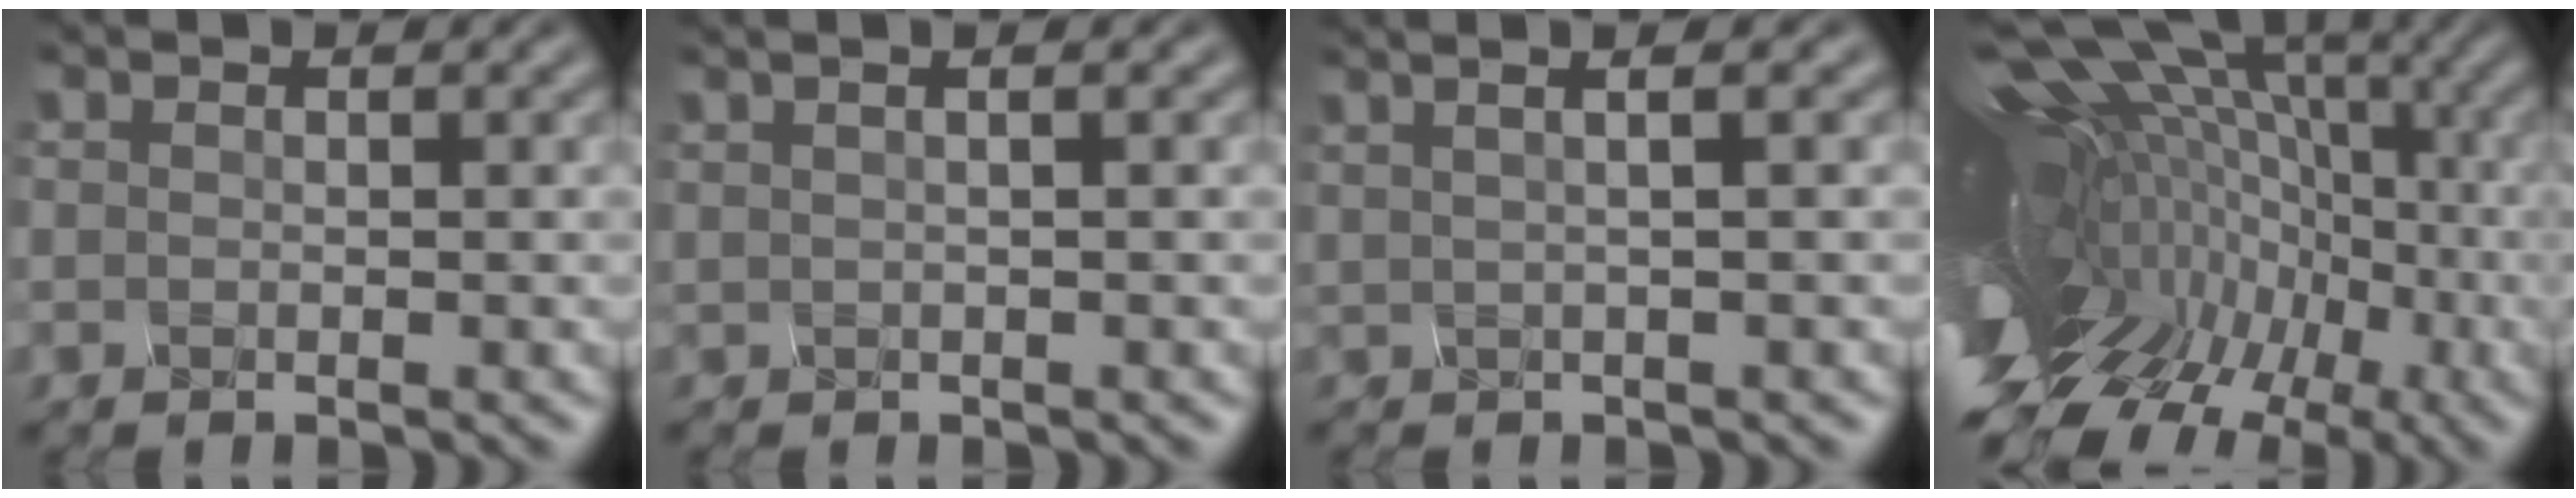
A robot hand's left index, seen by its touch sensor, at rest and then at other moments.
{"total": 1.7, "force": [1.0, 0.6, 1.3], "torque": [-0.001, 0.019, -0.005]}
{"total": 3.1, "force": [1.5, 0.5, 2.7], "torque": [-0.035, 0.026, 0.007]}
{"total": 15.1, "force": [-1.1, 10.4, 10.8], "torque": [-0.193, 0.023, 0.020]}